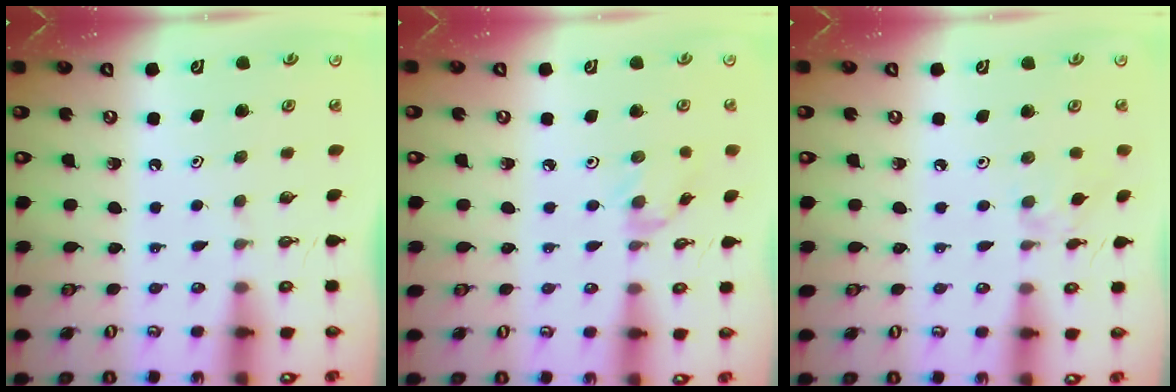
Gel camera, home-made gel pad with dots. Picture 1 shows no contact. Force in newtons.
{"total": 3.0, "press": 2.9, "slide": 0.4}
{"total": 2.0, "press": 1.9, "slide": 0.5}